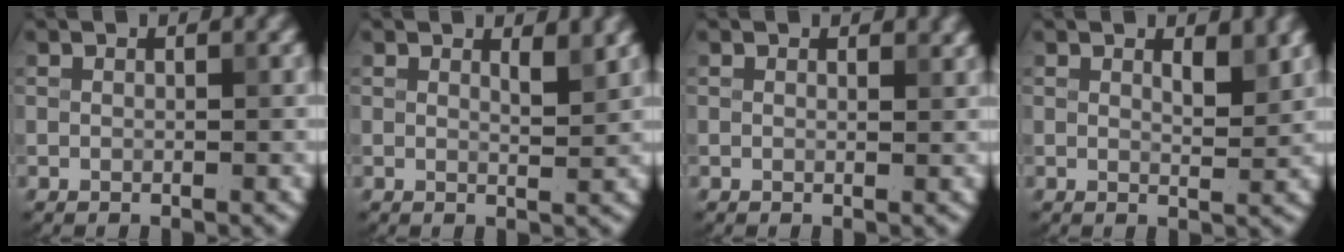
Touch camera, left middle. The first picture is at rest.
{"total": 1.5, "force": [1.1, 0.3, 0.9], "torque": [-0.012, -0.003, 0.018]}
{"total": 0.7, "force": [0.6, 0.3, 0.3], "torque": [-0.002, -0.002, 0.008]}
{"total": 1.7, "force": [1.2, 0.5, 1.2], "torque": [-0.016, -0.005, 0.021]}